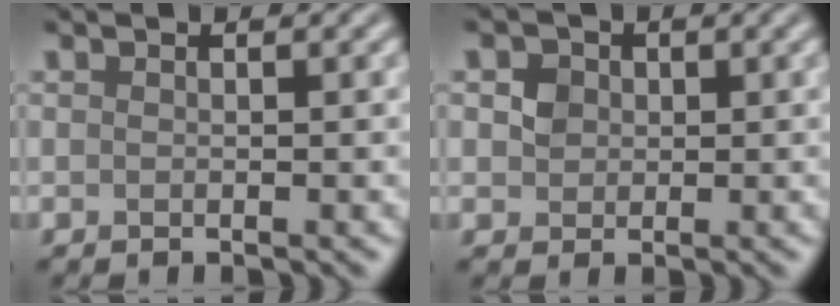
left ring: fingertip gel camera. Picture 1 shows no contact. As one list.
[{"total": 2.3, "force": [0.7, 1.9, 0.9], "torque": [-0.018, 0.005, 0.015]}]